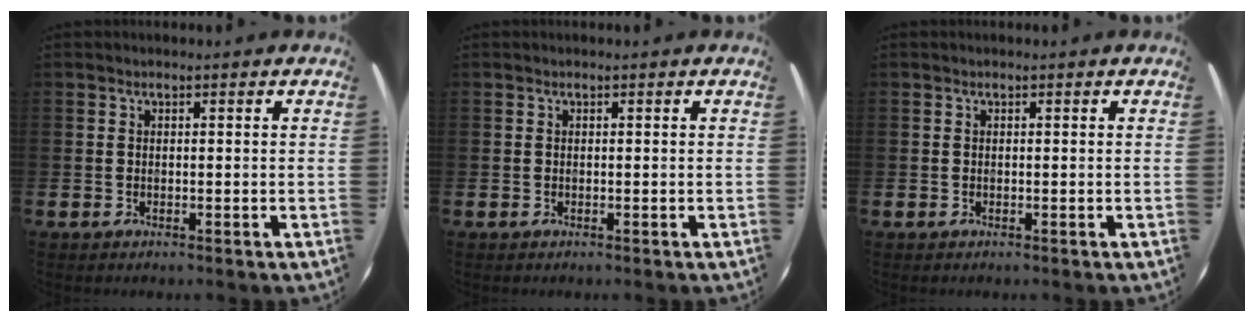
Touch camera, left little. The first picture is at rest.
{"total": 0.0}
{"total": 0.0}